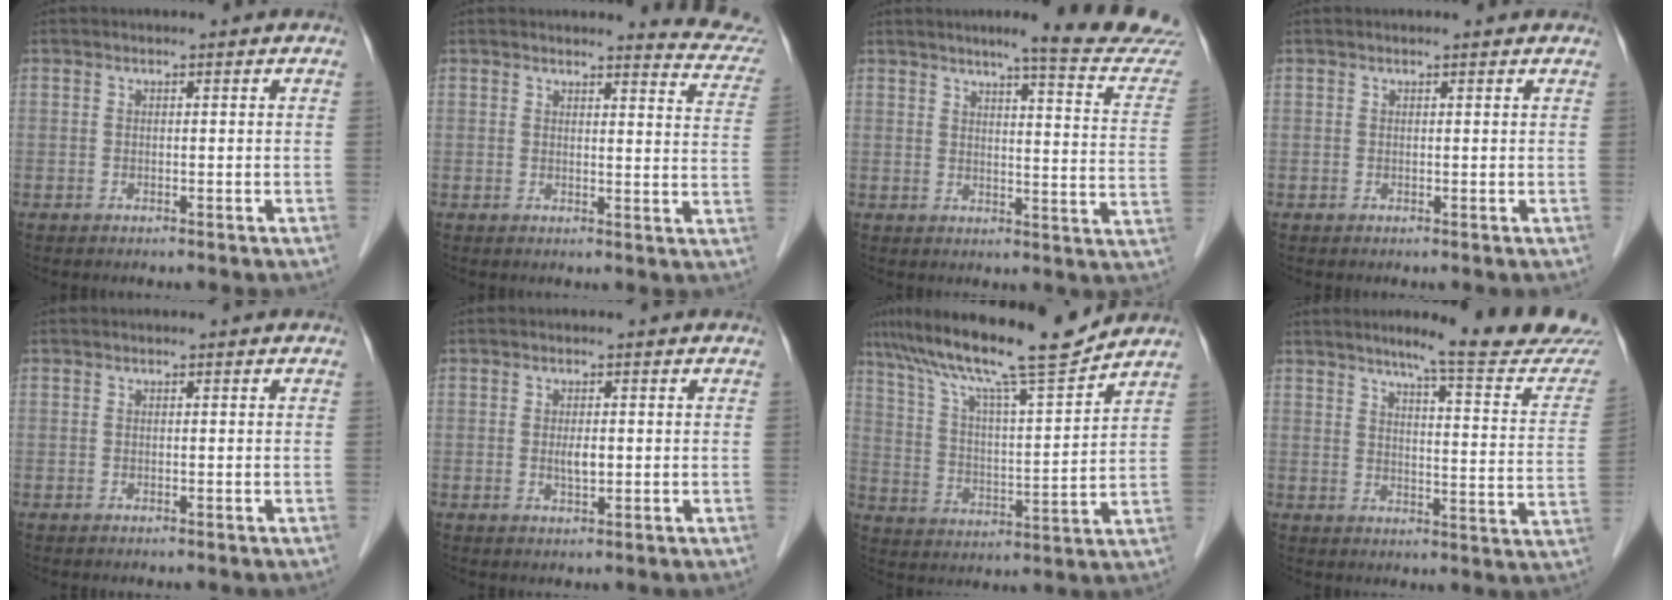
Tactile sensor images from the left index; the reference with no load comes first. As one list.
[{"total": 7.5, "force": [7.5, 0.4, 0.6], "torque": [0.002, -0.052, 0.058]}, {"total": 14.1, "force": [13.1, -1.0, 5.1], "torque": [-0.060, -0.072, 0.141]}, {"total": 1.3, "force": [1.3, 0.2, 0.3], "torque": [-0.013, 0.007, 0.012]}, {"total": 0.0}, {"total": 1.9, "force": [0.0, 0.7, 1.8], "torque": [-0.036, -0.001, 0.000]}, {"total": 15.9, "force": [13.4, -0.2, 8.5], "torque": [-0.149, 0.006, 0.221]}, {"total": 17.3, "force": [15.6, -0.4, 7.5], "torque": [-0.095, -0.067, 0.184]}]